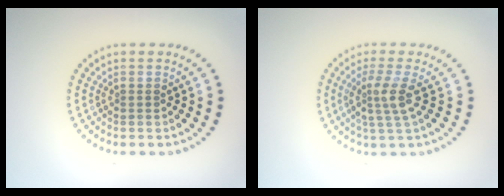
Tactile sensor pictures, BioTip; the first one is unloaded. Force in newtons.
{"total": 2.8, "press": 2.1, "slide": 1.8}